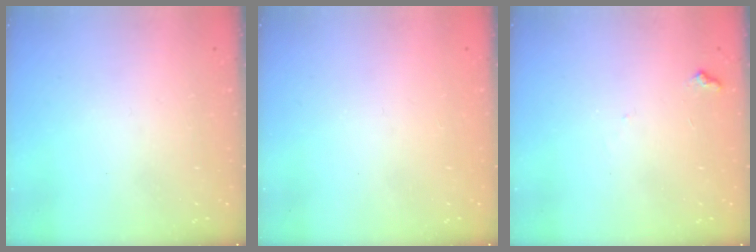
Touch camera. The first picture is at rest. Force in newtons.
{"total": 0.9, "press": 0.9, "slide": 0.1}
{"total": 6.0, "press": 6.0, "slide": 0.6}